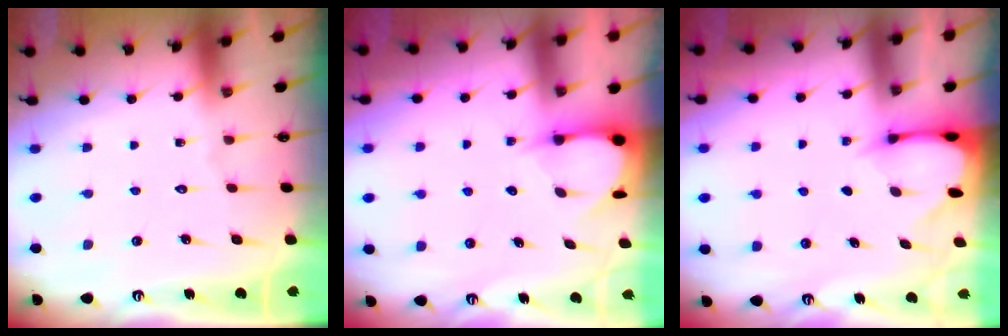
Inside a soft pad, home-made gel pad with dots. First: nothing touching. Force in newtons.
{"total": 3.4, "press": 3.4, "slide": 0.3}
{"total": 2.5, "press": 2.5, "slide": 0.3}